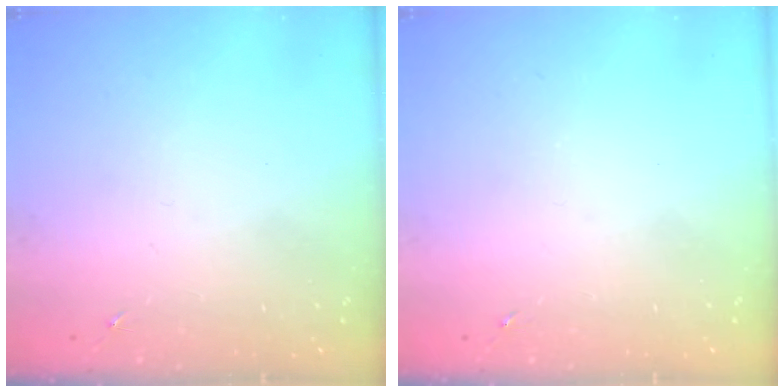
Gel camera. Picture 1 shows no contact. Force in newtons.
{"total": 0.0}